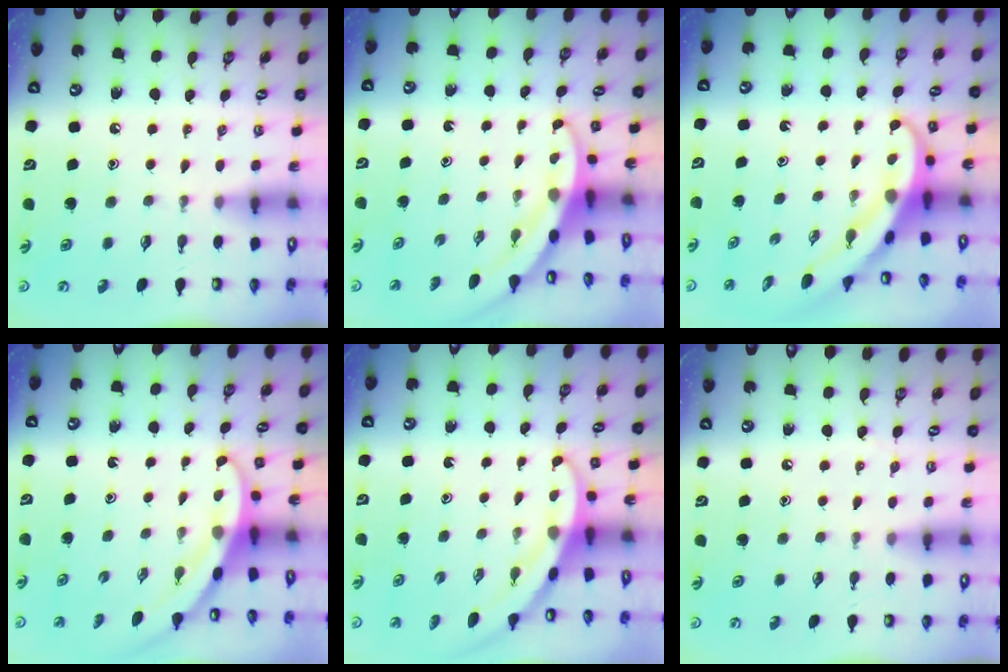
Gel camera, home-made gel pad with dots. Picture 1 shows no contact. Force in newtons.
{"total": 3.5, "press": 3.5, "slide": 0.1}
{"total": 5.7, "press": 5.7, "slide": 0.5}
{"total": 3.2, "press": 3.2, "slide": 0.2}
{"total": 3.2, "press": 3.2, "slide": 0.1}
{"total": 4.1, "press": 4.0, "slide": 0.5}